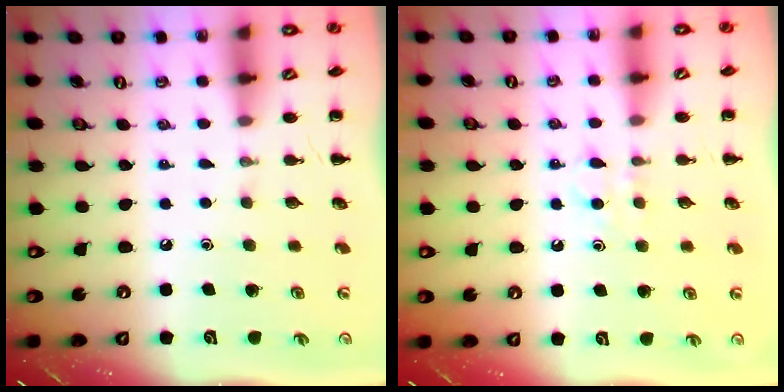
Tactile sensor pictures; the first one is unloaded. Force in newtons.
{"total": 4.1, "press": 3.9, "slide": 1.3}